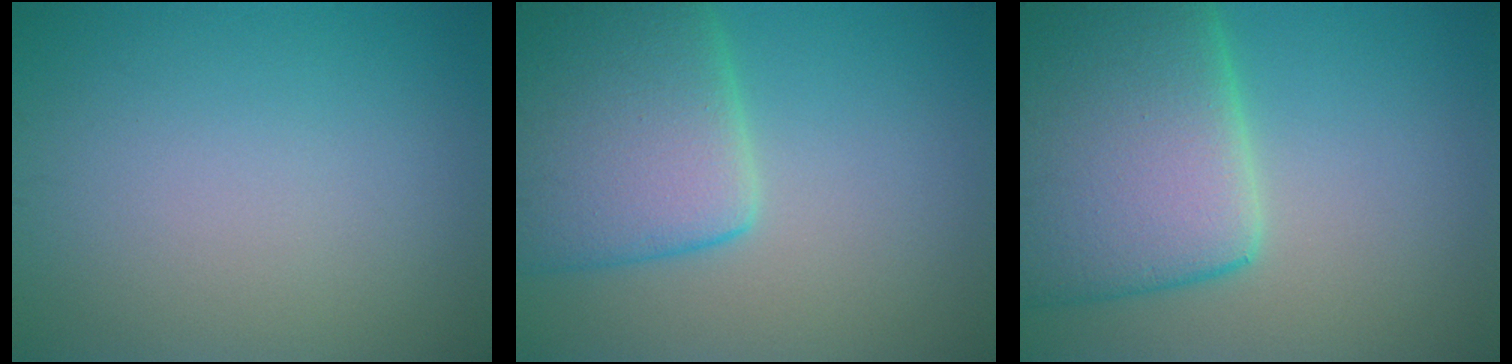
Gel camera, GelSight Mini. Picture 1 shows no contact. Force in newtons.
{"total": 8.7, "press": 8.6, "slide": 0.8}
{"total": 13.0, "press": 13.0, "slide": 0.8}